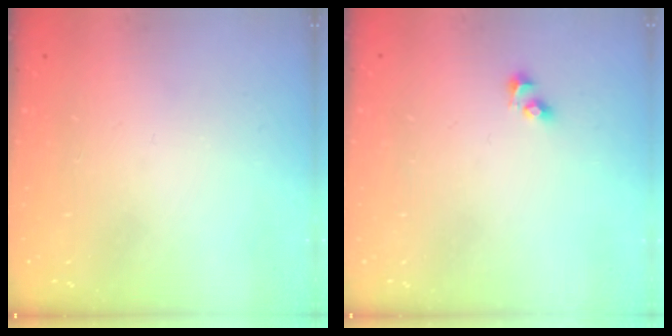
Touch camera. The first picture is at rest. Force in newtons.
{"total": 2.6, "press": 2.4, "slide": 1.2}